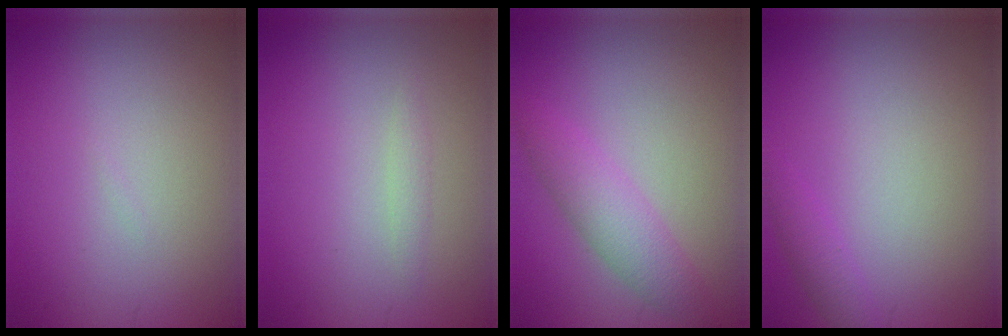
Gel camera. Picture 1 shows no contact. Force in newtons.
{"total": 0.8, "press": 0.8, "slide": 0.1}
{"total": 2.4, "press": 2.4, "slide": 0.2}
{"total": 1.3, "press": 1.3, "slide": 0.1}